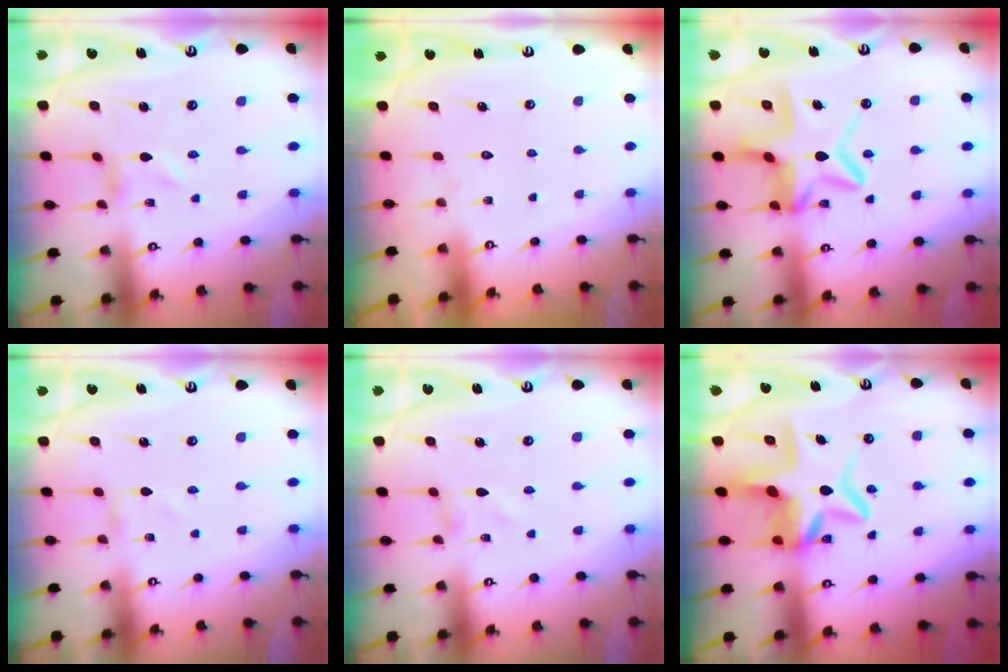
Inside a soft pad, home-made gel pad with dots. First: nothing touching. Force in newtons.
{"total": 1.6, "press": 1.6, "slide": 0.1}
{"total": 12.2, "press": 12.1, "slide": 1.2}
{"total": 0.0}
{"total": 0.0}
{"total": 9.7, "press": 9.2, "slide": 3.0}